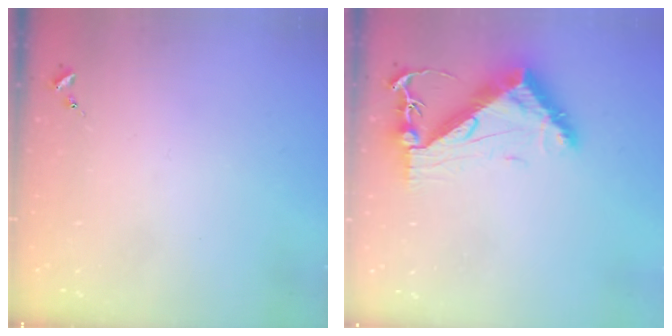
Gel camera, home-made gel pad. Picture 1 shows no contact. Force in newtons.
{"total": 9.5, "press": 9.5, "slide": 1.1}